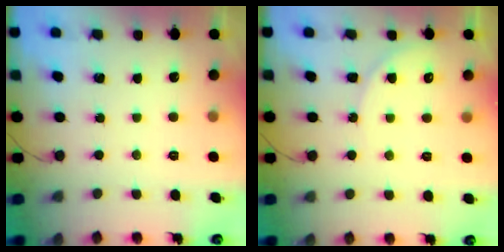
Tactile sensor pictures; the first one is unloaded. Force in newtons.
{"total": 5.6, "press": 5.6, "slide": 0.2}